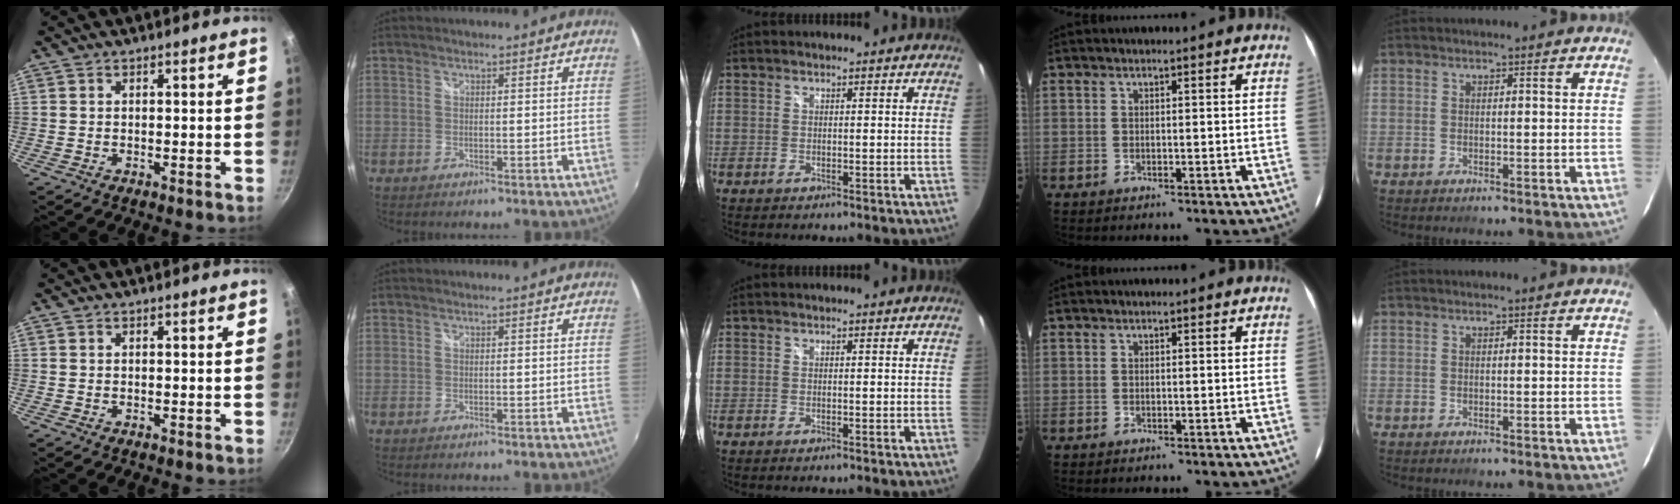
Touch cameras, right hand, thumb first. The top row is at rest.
{}